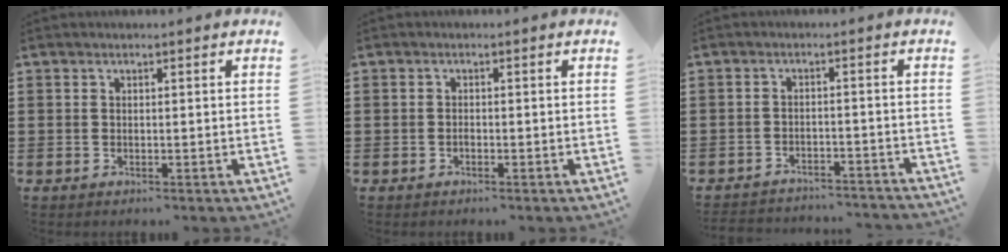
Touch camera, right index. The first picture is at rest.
{"total": 0.6, "force": [-0.3, 0.4, 0.4], "torque": [-0.010, -0.003, -0.006]}
{"total": 2.9, "force": [-2.9, 0.2, 0.2], "torque": [-0.009, 0.000, -0.061]}